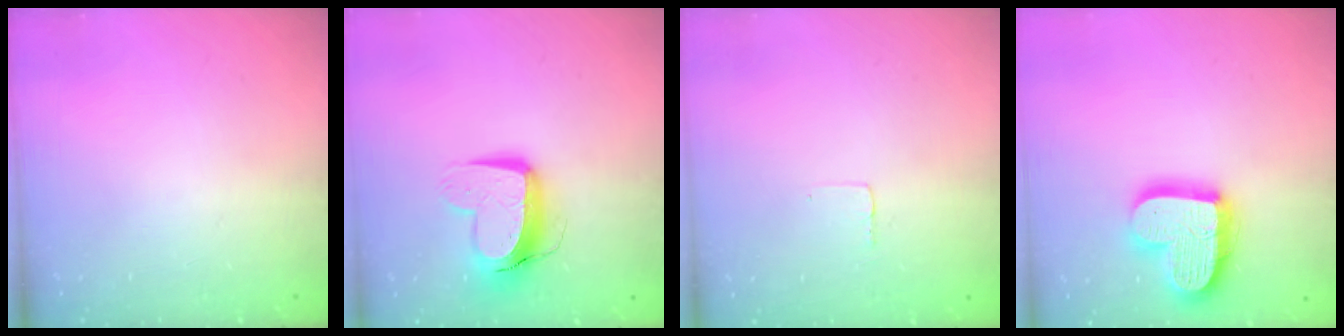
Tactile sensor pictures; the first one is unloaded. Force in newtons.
{"total": 11.3, "press": 11.2, "slide": 1.1}
{"total": 1.9, "press": 1.9, "slide": 0.1}
{"total": 18.7, "press": 18.7, "slide": 1.5}